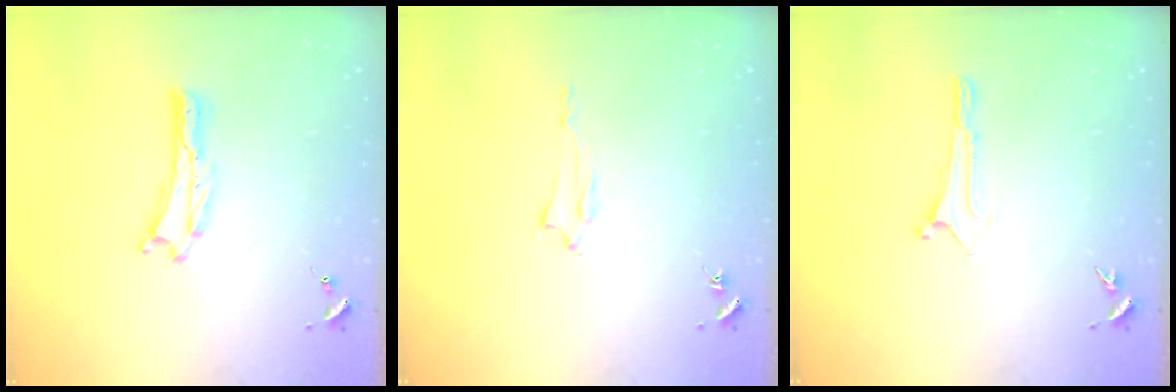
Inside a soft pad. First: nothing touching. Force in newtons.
{"total": 1.3, "press": 1.3, "slide": 0.2}
{"total": 0.0}